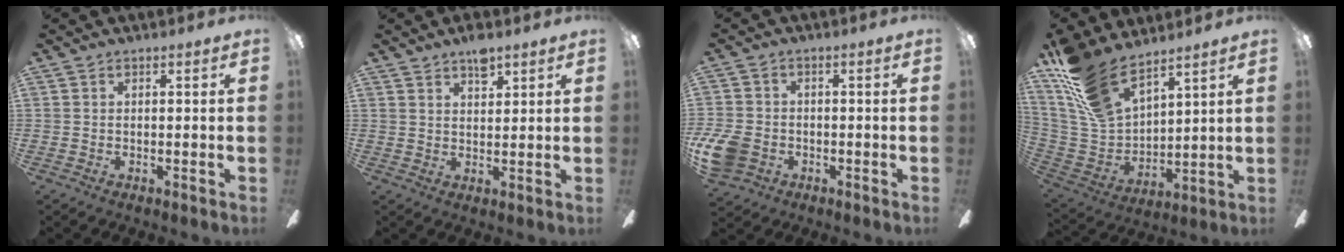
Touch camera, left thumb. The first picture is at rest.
{"total": 4.8, "force": [3.7, 2.1, 2.2], "torque": [-0.025, -0.022, 0.064]}
{"total": 8.2, "force": [-2.9, 6.2, 4.4], "torque": [-0.106, 0.017, -0.051]}
{"total": 16.0, "force": [12.6, 6.5, 7.5], "torque": [-0.195, -0.071, 0.236]}